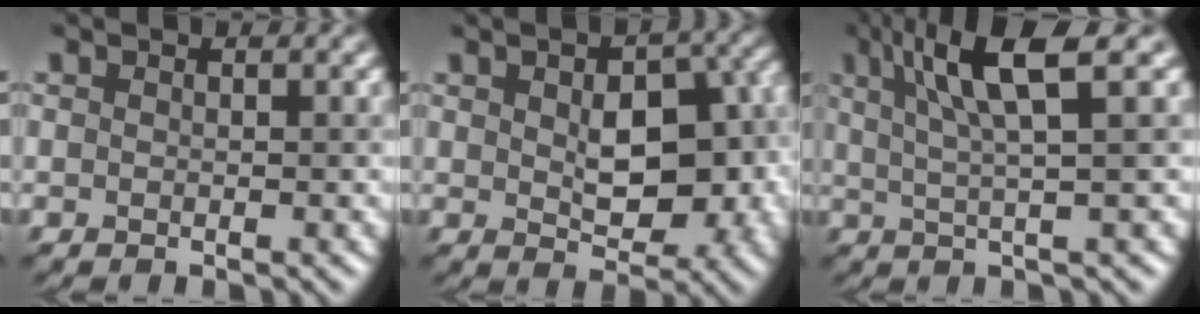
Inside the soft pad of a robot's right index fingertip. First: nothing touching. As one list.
[{"total": 8.9, "force": [0.1, 5.2, 7.2], "torque": [-0.099, -0.004, 0.013]}, {"total": 7.0, "force": [2.7, 1.4, 6.3], "torque": [-0.095, 0.016, 0.048]}]